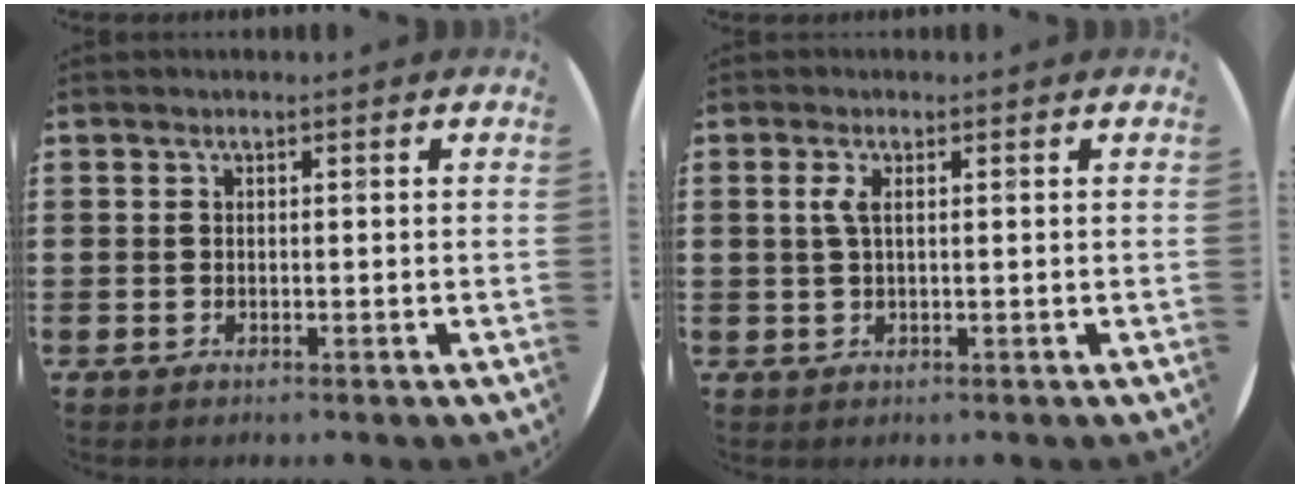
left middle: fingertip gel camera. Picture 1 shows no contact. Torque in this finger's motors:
{"motor_torque": [0.26, -0.22, 0.07, 0.05]}